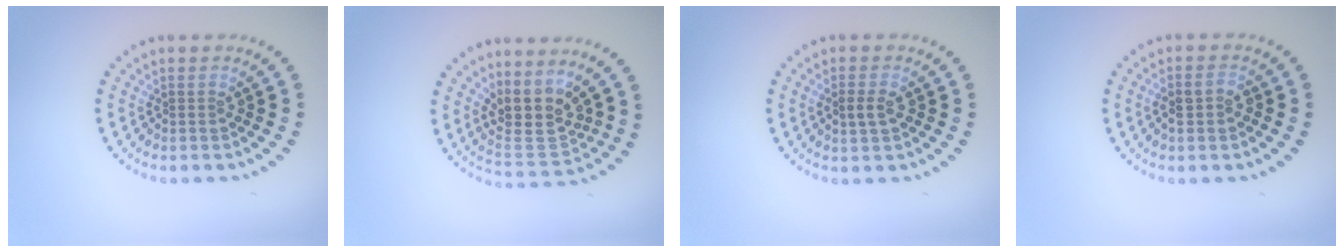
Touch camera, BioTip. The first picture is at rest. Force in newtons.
{"total": 4.3, "press": 3.6, "slide": 2.3}
{"total": 1.9, "press": 1.8, "slide": 0.4}
{"total": 2.0, "press": 1.9, "slide": 0.5}